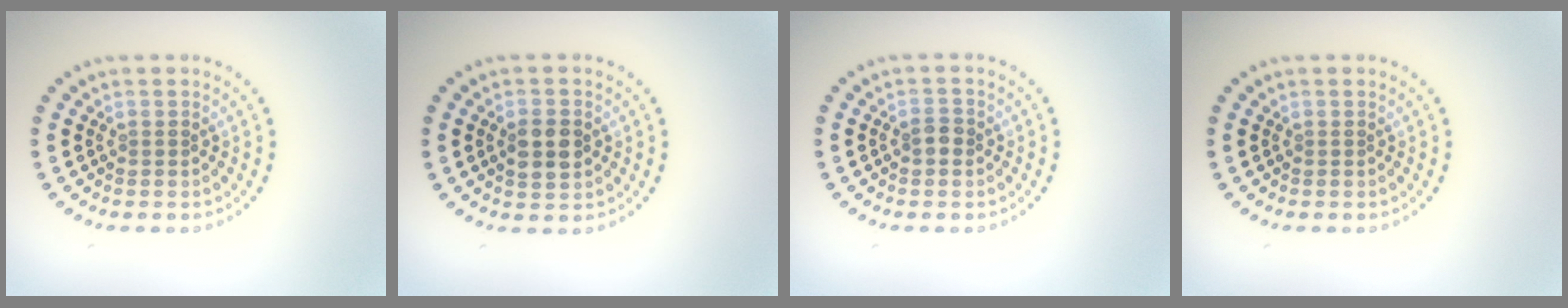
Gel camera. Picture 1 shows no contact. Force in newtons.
{"total": 2.8, "press": 2.8, "slide": 0.1}
{"total": 1.3, "press": 1.3, "slide": 0.2}
{"total": 0.0}